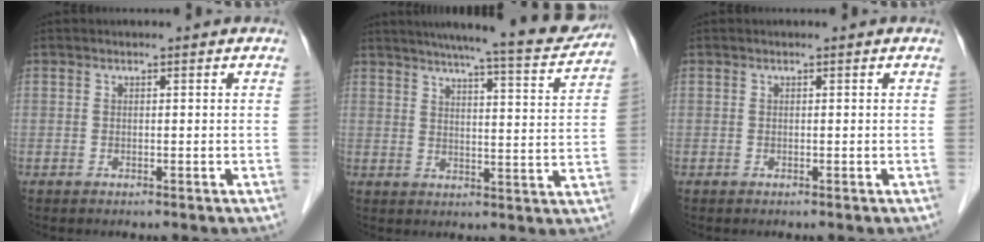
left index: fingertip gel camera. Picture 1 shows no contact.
{"total": 17.9, "force": [16.0, 1.1, 7.9], "torque": [-0.111, -0.023, 0.200]}
{"total": 0.0}